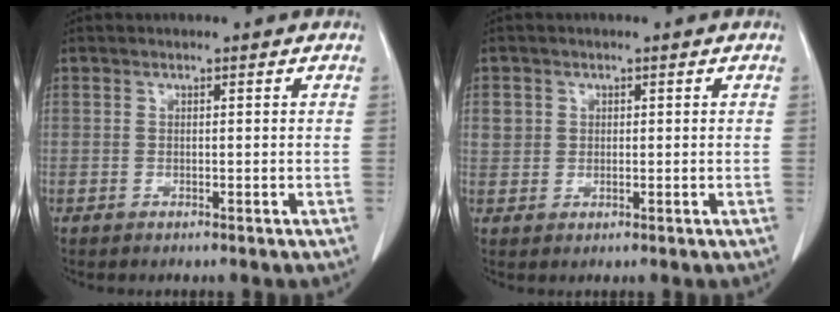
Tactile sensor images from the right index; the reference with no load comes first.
{"total": 2.5, "force": [0.8, 2.3, 0.5], "torque": [-0.002, 0.004, 0.015]}